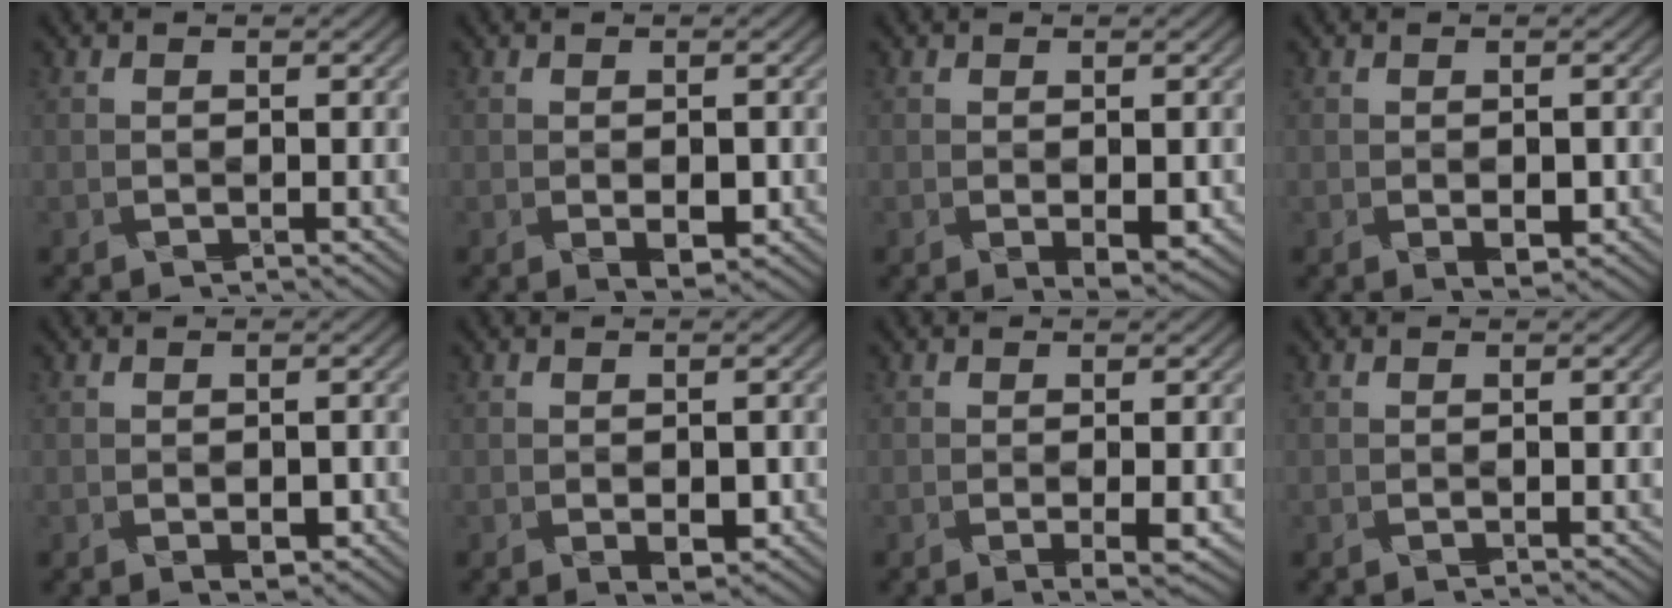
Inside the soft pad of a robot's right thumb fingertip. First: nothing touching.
{"total": 2.7, "force": [-0.7, 1.3, 2.3], "torque": [-0.041, -0.004, -0.003]}
{"total": 2.6, "force": [-0.6, 1.1, 2.3], "torque": [-0.040, -0.005, 0.002]}
{"total": 2.2, "force": [-0.6, 1.1, 1.8], "torque": [-0.034, -0.005, -0.001]}
{"total": 1.9, "force": [-0.8, 1.0, 1.5], "torque": [-0.026, -0.005, -0.003]}
{"total": 2.6, "force": [-0.8, 1.3, 2.1], "torque": [-0.038, -0.005, -0.004]}
{"total": 2.2, "force": [-0.6, 0.3, 2.1], "torque": [-0.035, -0.001, -0.003]}
{"total": 0.0}